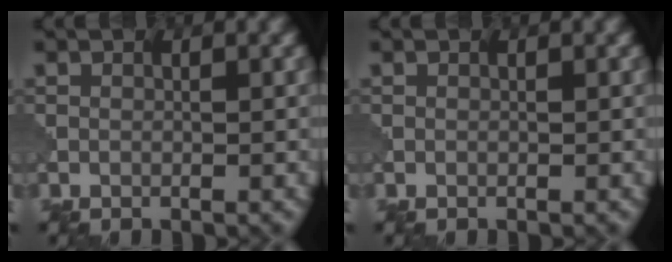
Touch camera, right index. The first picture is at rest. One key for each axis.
{"total": 0.0}